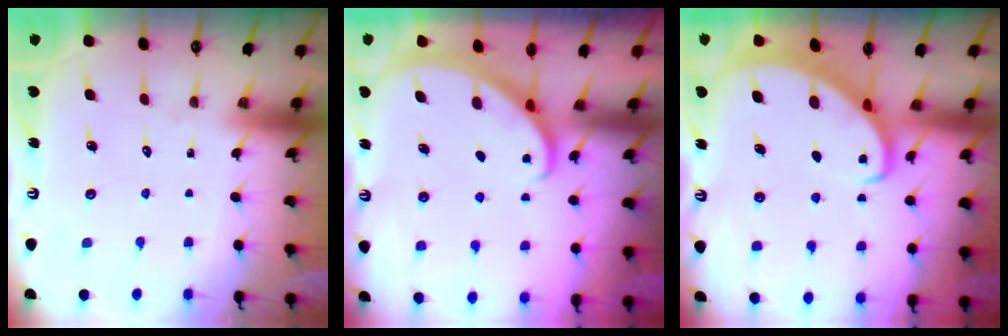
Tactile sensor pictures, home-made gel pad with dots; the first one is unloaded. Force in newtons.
{"total": 2.3, "press": 2.3, "slide": 0.2}
{"total": 2.9, "press": 2.8, "slide": 0.4}